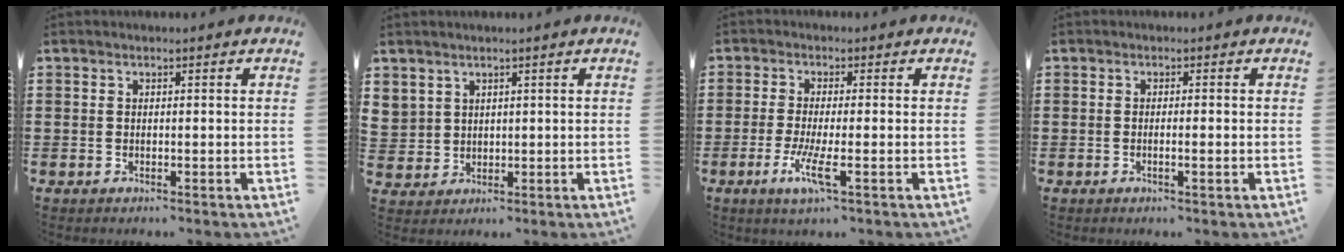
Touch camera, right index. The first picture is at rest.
{"total": 2.7, "force": [2.1, 1.7, 0.0], "torque": [-0.011, 0.003, 0.041]}
{"total": 5.2, "force": [-2.0, 0.4, 4.8], "torque": [-0.102, -0.018, -0.039]}
{"total": 1.3, "force": [-0.5, -0.1, 1.2], "torque": [-0.018, -0.005, -0.009]}